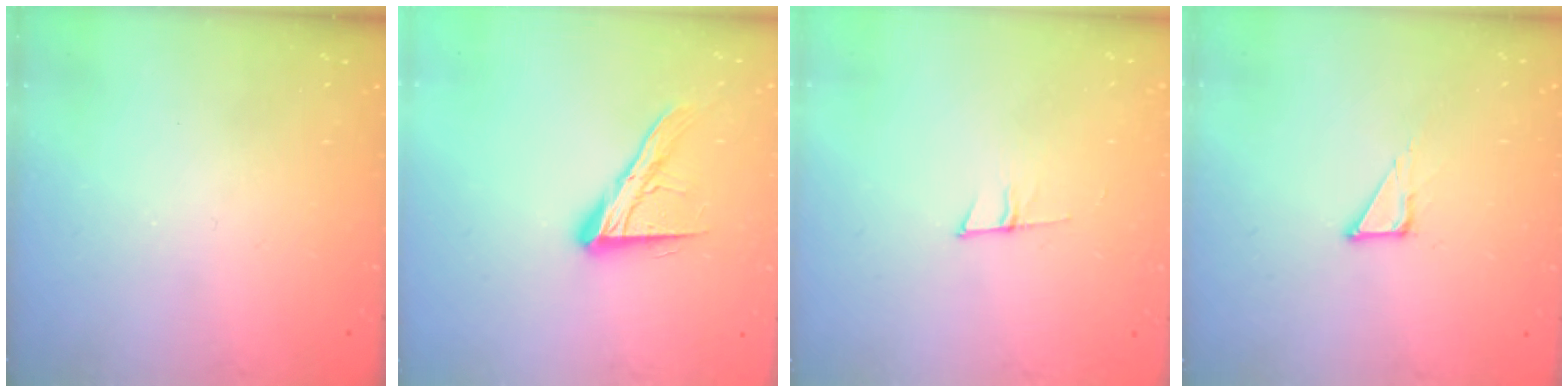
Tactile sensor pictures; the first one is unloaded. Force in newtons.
{"total": 14.2, "press": 14.1, "slide": 1.1}
{"total": 5.6, "press": 5.0, "slide": 2.6}
{"total": 1.9, "press": 1.9, "slide": 0.1}